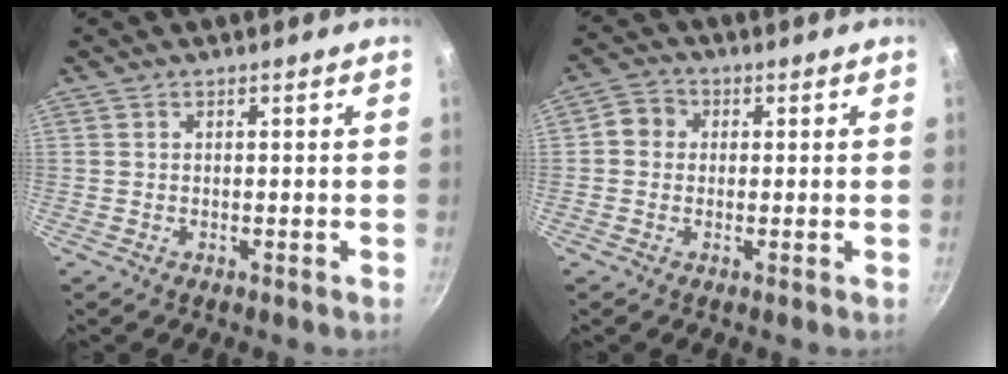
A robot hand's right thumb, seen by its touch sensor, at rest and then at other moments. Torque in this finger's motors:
{"motor_torque": [0.05, 0.68, 0.35, -0.58, 0.00]}